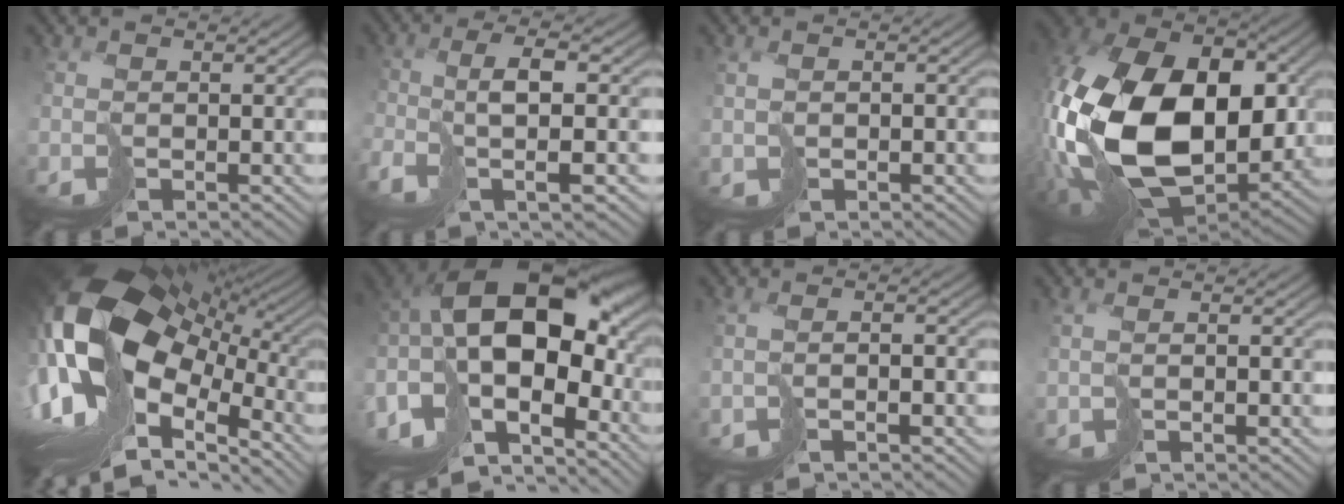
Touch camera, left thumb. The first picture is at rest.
{"total": 6.2, "force": [-1.4, 0.9, 5.9], "torque": [-0.108, 0.004, -0.029]}
{"total": 1.9, "force": [0.2, 1.3, 1.4], "torque": [-0.033, 0.000, 0.005]}
{"total": 21.6, "force": [0.7, 14.2, 16.3], "torque": [-0.406, -0.052, 0.059]}
{"total": 20.0, "force": [-0.2, 12.3, 15.8], "torque": [-0.349, -0.009, 0.016]}
{"total": 18.9, "force": [0.5, 10.8, 15.6], "torque": [-0.336, -0.019, 0.031]}
{"total": 1.9, "force": [-0.9, 0.5, 1.6], "torque": [-0.041, -0.003, -0.016]}
{"total": 1.3, "force": [-0.2, 0.6, 1.2], "torque": [-0.033, -0.001, 0.000]}